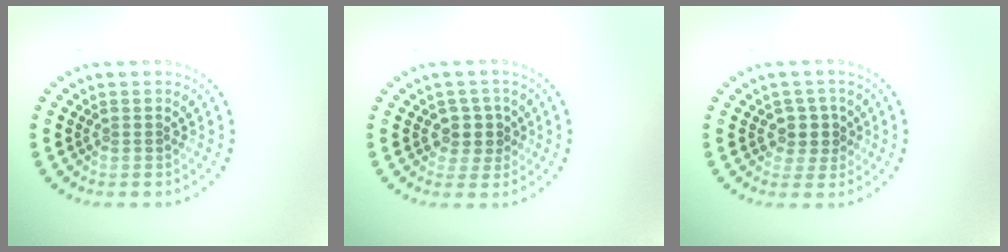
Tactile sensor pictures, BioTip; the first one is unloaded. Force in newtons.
{"total": 2.4, "press": 2.0, "slide": 1.3}
{"total": 2.4, "press": 2.0, "slide": 1.3}